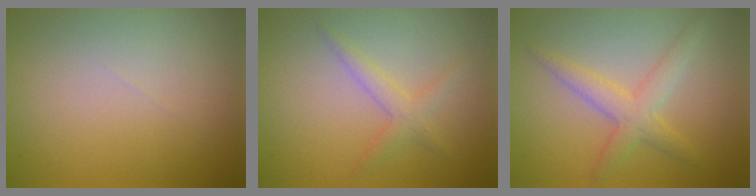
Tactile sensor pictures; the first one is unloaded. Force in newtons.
{"total": 1.9, "press": 1.9, "slide": 0.1}
{"total": 2.9, "press": 2.9, "slide": 0.1}